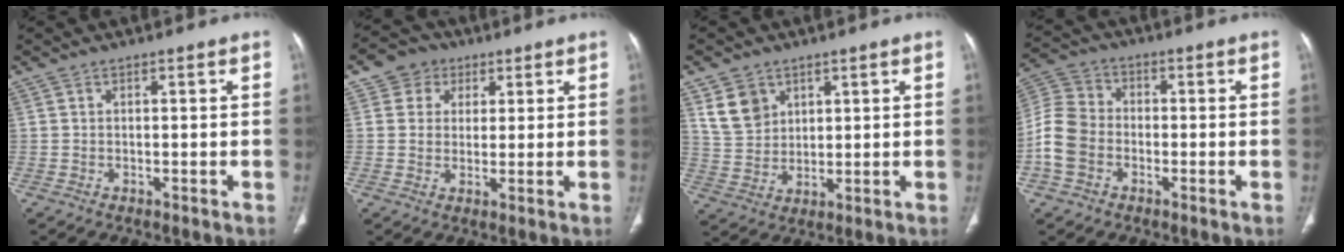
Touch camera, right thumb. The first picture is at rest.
{"total": 6.2, "force": [2.5, 5.6, 1.2], "torque": [0.010, -0.003, 0.038]}
{"total": 7.3, "force": [3.9, 5.4, 2.8], "torque": [-0.029, -0.016, 0.085]}
{"total": 9.3, "force": [-2.5, 7.3, 5.1], "torque": [-0.101, 0.028, -0.056]}